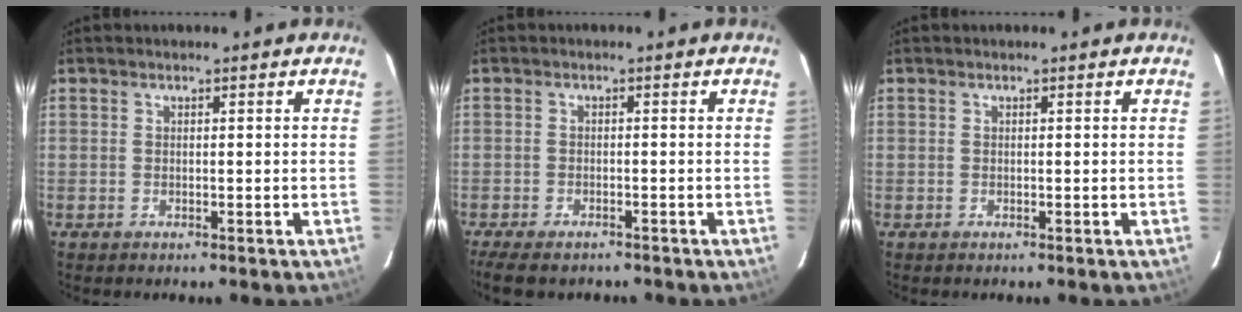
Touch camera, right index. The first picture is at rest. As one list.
[{"total": 7.4, "force": [-6.0, 2.8, 3.4], "torque": [-0.087, -0.025, -0.100]}, {"total": 0.0}]